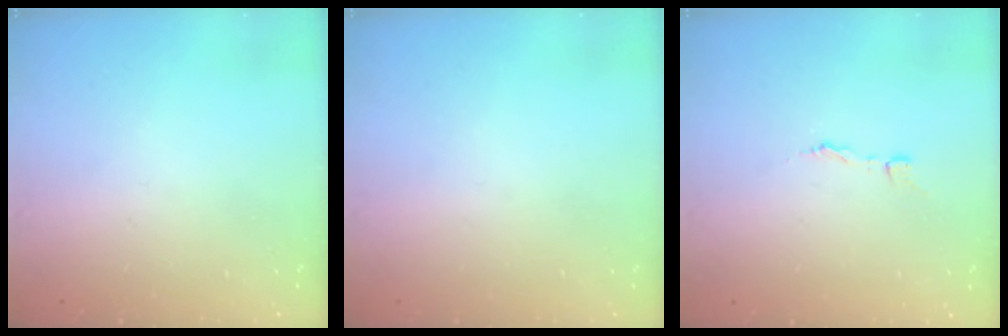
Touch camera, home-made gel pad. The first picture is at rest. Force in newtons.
{"total": 0.0}
{"total": 1.7, "press": 1.7, "slide": 0.1}